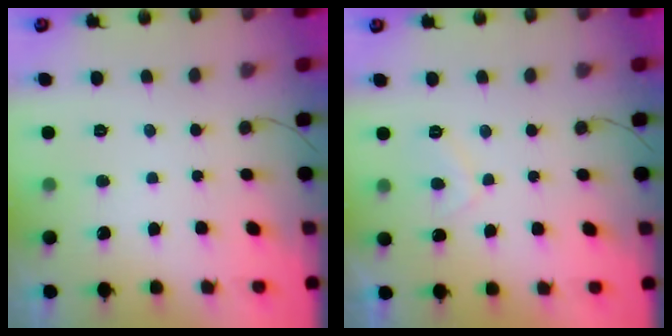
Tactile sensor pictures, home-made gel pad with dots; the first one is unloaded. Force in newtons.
{"total": 2.7, "press": 2.6, "slide": 0.8}